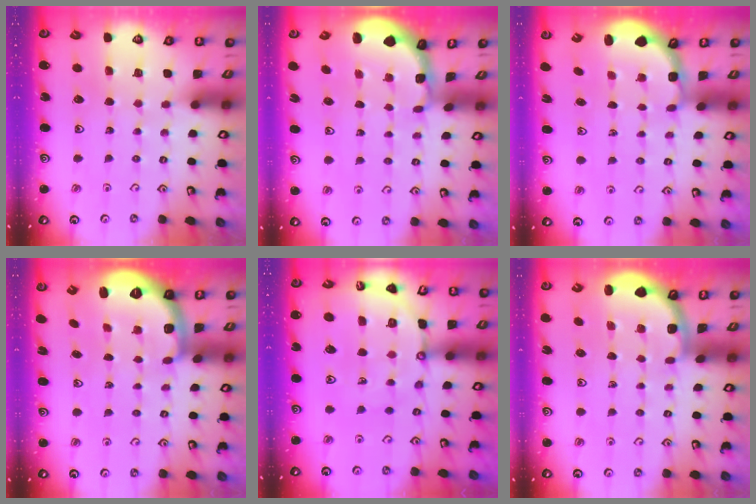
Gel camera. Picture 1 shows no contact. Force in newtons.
{"total": 0.8, "press": 0.7, "slide": 0.2}
{"total": 2.7, "press": 2.0, "slide": 1.7}
{"total": 1.8, "press": 1.8, "slide": 0.5}
{"total": 12.6, "press": 12.4, "slide": 1.8}
{"total": 1.8, "press": 1.8, "slide": 0.0}